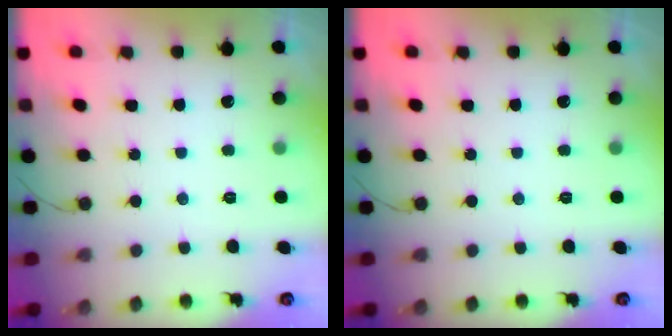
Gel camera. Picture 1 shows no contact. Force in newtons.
{"total": 0.0}